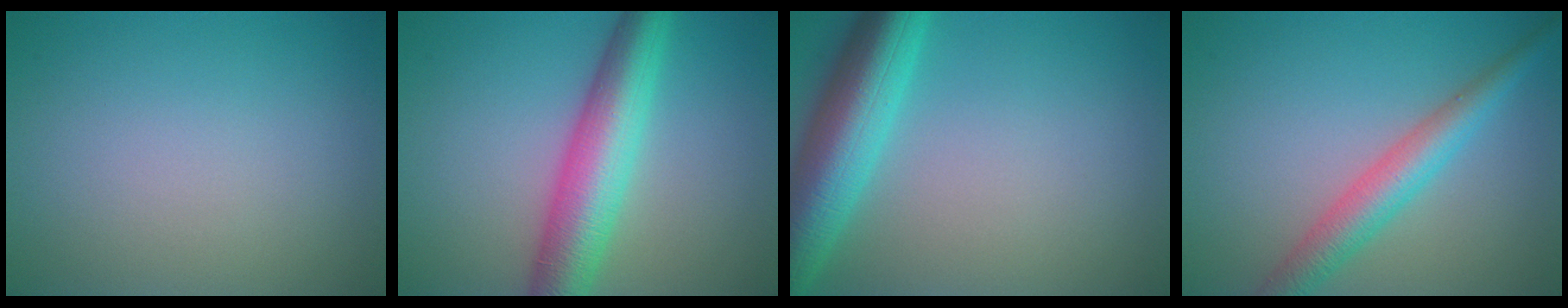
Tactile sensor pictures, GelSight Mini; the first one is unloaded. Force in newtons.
{"total": 7.4, "press": 7.4, "slide": 0.0}
{"total": 8.1, "press": 8.1, "slide": 0.3}
{"total": 4.3, "press": 4.3, "slide": 0.1}